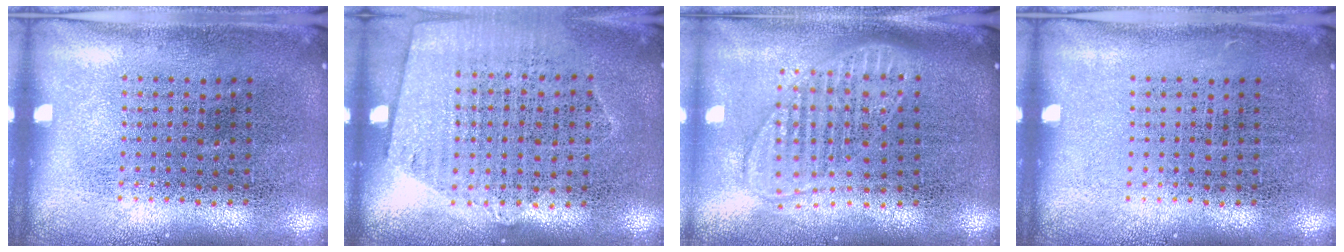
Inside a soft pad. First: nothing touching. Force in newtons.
{"total": 0.9, "press": 0.7, "slide": 0.7}
{"total": 1.8, "press": 1.5, "slide": 1.1}
{"total": 0.0}